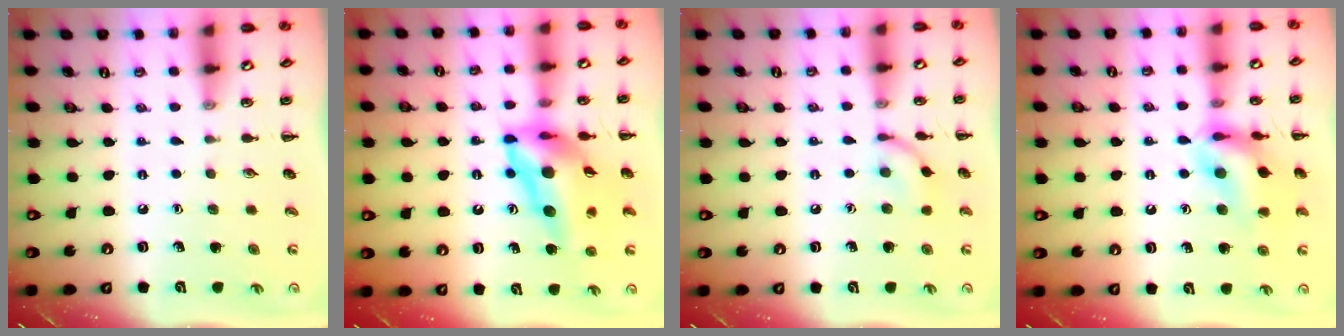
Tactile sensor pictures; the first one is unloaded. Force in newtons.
{"total": 16.7, "press": 15.8, "slide": 5.4}
{"total": 8.3, "press": 8.2, "slide": 0.3}
{"total": 13.1, "press": 13.0, "slide": 1.8}